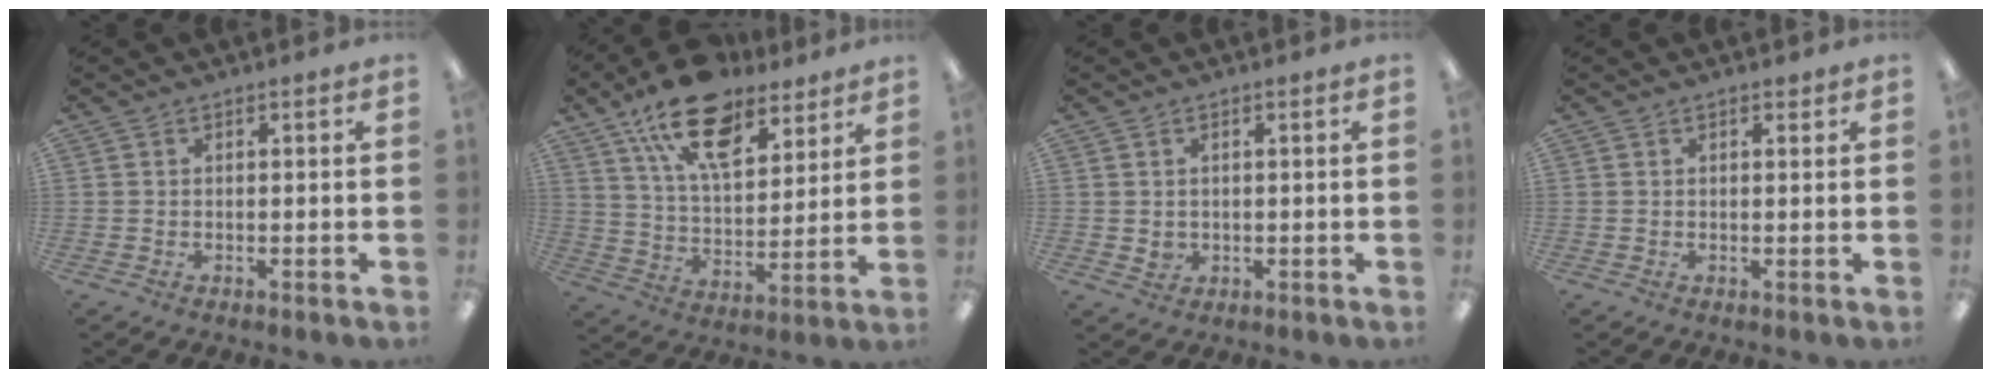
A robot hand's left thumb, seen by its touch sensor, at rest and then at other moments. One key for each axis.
{"total": 18.3, "fx": 12.5, "fy": 8.6, "fz": 10.3, "tx": -0.177, "ty": -0.057, "tz": 0.220}
{"total": 1.9, "fx": 0.4, "fy": 1.7, "fz": 0.6, "tx": -0.006, "ty": -0.001, "tz": 0.006}
{"total": 0.9, "fx": 0.7, "fy": 0.5, "fz": 0.5, "tx": -0.004, "ty": -0.003, "tz": 0.011}